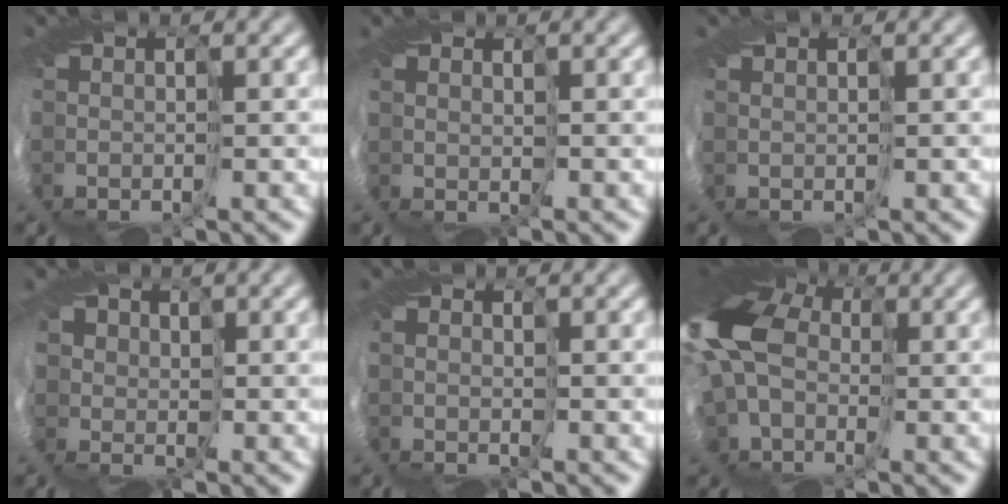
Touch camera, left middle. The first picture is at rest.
{"total": 1.2, "force": [1.0, 0.4, -0.5], "torque": [-0.007, 0.002, 0.010]}
{"total": 0.8, "force": [0.8, 0.3, 0.0], "torque": [-0.009, 0.009, 0.022]}
{"total": 4.8, "force": [2.6, 3.9, 1.0], "torque": [-0.029, 0.029, 0.001]}
{"total": 1.2, "force": [1.0, 0.7, -0.3], "torque": [-0.007, 0.003, 0.011]}
{"total": 17.5, "force": [1.2, 13.2, 11.4], "torque": [-0.276, 0.014, -0.036]}